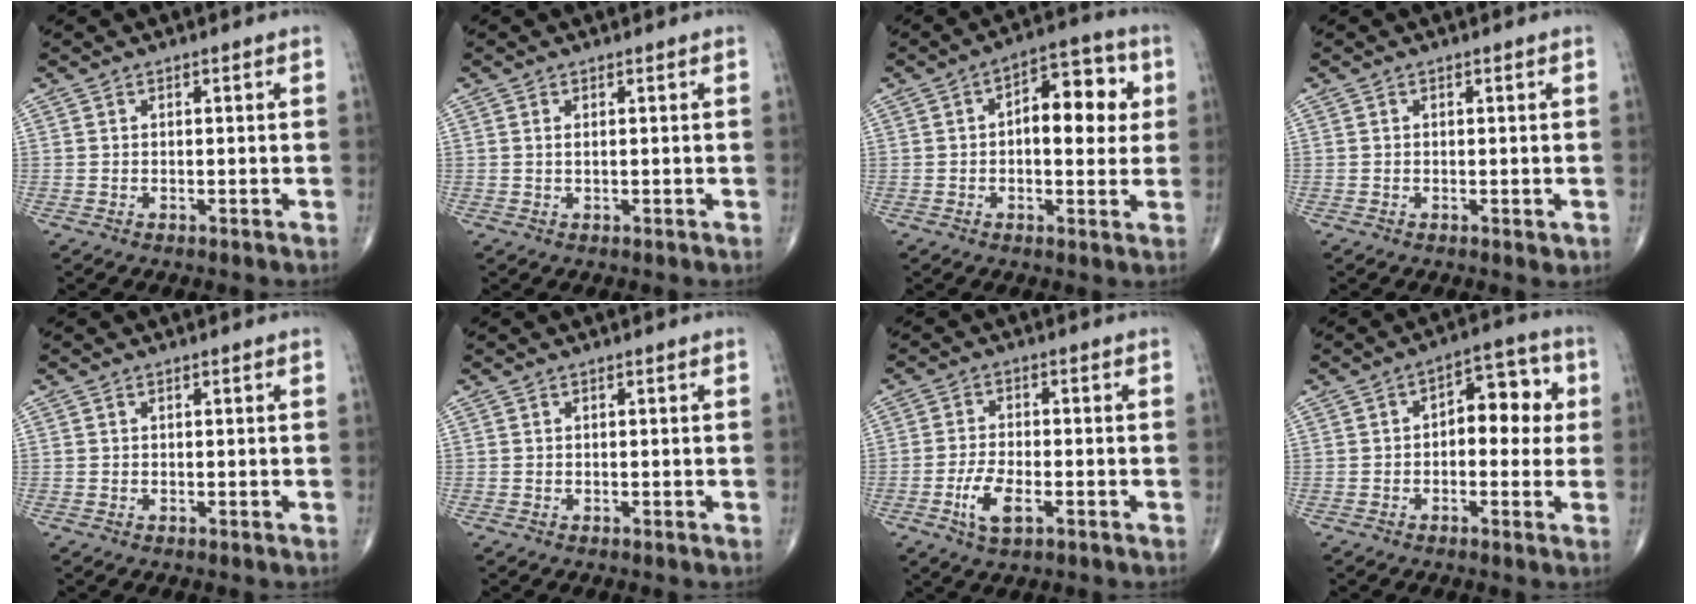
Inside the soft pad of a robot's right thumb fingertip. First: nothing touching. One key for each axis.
{"total": 0.6, "fx": 0.2, "fy": 0.1, "fz": 0.5, "tx": -0.017, "ty": 0.000, "tz": 0.005}
{"total": 11.4, "fx": 1.5, "fy": 5.9, "fz": 9.6, "tx": -0.098, "ty": 0.017, "tz": 0.015}
{"total": 0.5, "fx": -0.1, "fy": 0.3, "fz": 0.4, "tx": -0.003, "ty": -0.001, "tz": -0.002}
{"total": 0.0}
{"total": 0.0}
{"total": 6.1, "fx": -2.4, "fy": 2.5, "fz": 5.0, "tx": -0.100, "ty": 0.006, "tz": -0.043}
{"total": 9.4, "fx": 0.8, "fy": 5.5, "fz": 7.6, "tx": -0.058, "ty": 0.026, "tz": 0.003}